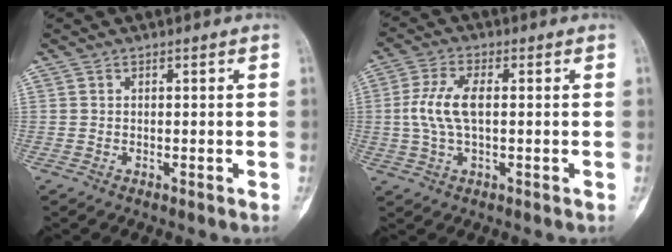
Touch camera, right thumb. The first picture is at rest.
{"total": 7.9, "force": [0.3, 3.5, 7.0], "torque": [-0.161, 0.011, 0.005]}